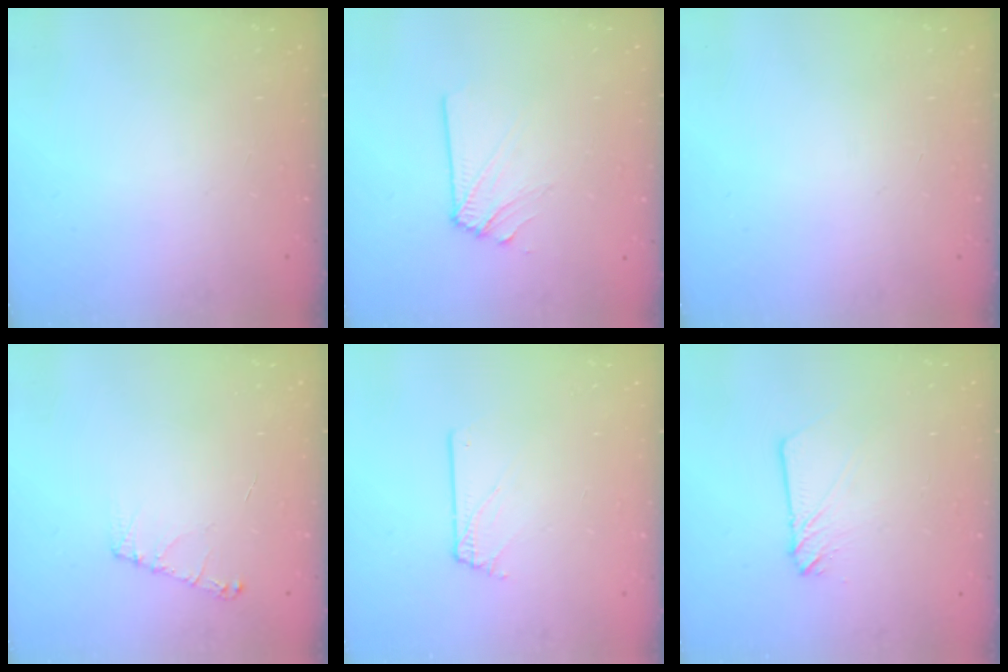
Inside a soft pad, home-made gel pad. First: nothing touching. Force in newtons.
{"total": 2.9, "press": 2.8, "slide": 0.5}
{"total": 0.0}
{"total": 5.4, "press": 5.3, "slide": 0.7}
{"total": 1.5, "press": 1.5, "slide": 0.1}
{"total": 4.1, "press": 4.1, "slide": 0.4}